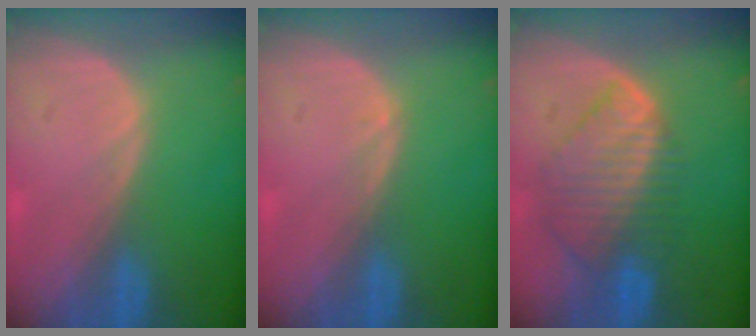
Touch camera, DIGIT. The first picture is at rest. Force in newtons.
{"total": 0.8, "press": 0.7, "slide": 0.1}
{"total": 8.6, "press": 7.6, "slide": 4.1}